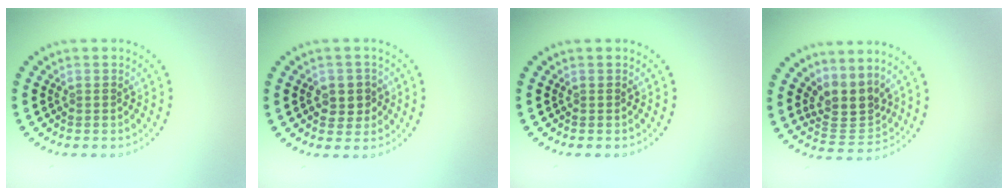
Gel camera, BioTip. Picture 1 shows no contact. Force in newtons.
{"total": 2.5, "press": 2.5, "slide": 0.5}
{"total": 0.0}
{"total": 3.6, "press": 2.9, "slide": 2.1}